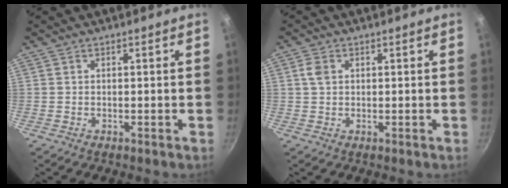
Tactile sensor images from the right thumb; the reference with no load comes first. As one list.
[{"total": 2.6, "force": [0.7, 1.8, 1.6], "torque": [-0.029, 0.002, 0.012]}]